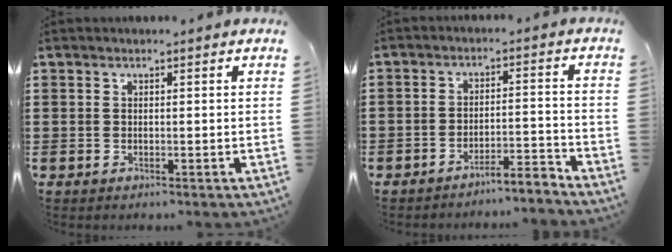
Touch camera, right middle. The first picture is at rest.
{"total": 4.4, "force": [-4.4, -0.1, 0.3], "torque": [-0.008, 0.001, -0.091]}